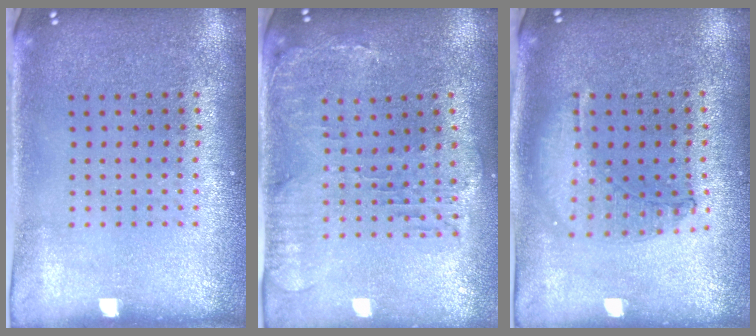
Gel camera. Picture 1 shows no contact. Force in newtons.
{"total": 0.6, "press": 0.5, "slide": 0.3}
{"total": 0.9, "press": 0.9, "slide": 0.3}